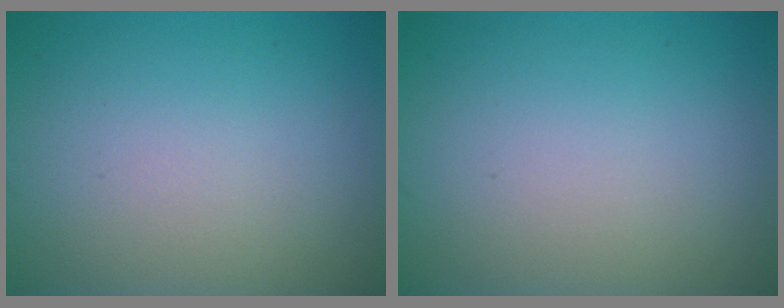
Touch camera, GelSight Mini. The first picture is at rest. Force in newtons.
{"total": 0.0}